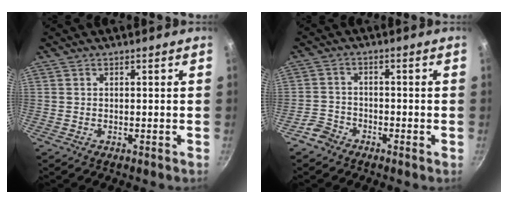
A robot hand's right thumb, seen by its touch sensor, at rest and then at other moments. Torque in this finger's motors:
{"motor_torque": [0.48, -0.21, 0.34, -0.06, -0.02]}